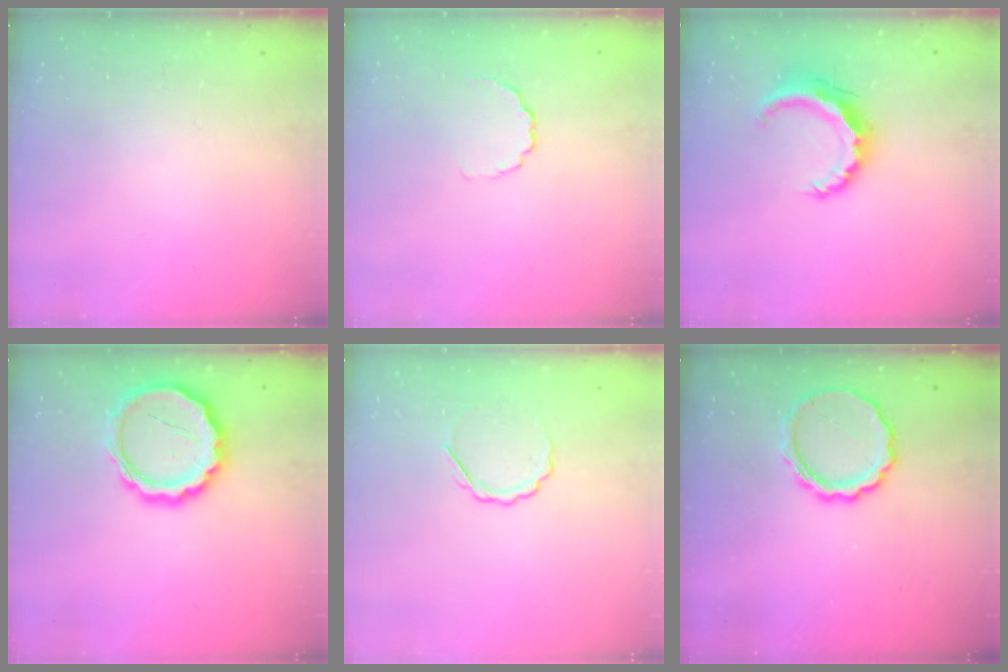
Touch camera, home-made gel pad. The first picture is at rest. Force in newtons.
{"total": 3.4, "press": 3.2, "slide": 1.2}
{"total": 8.5, "press": 8.5, "slide": 0.1}
{"total": 13.5, "press": 13.4, "slide": 1.8}
{"total": 4.2, "press": 4.1, "slide": 0.8}
{"total": 10.3, "press": 10.1, "slide": 2.0}